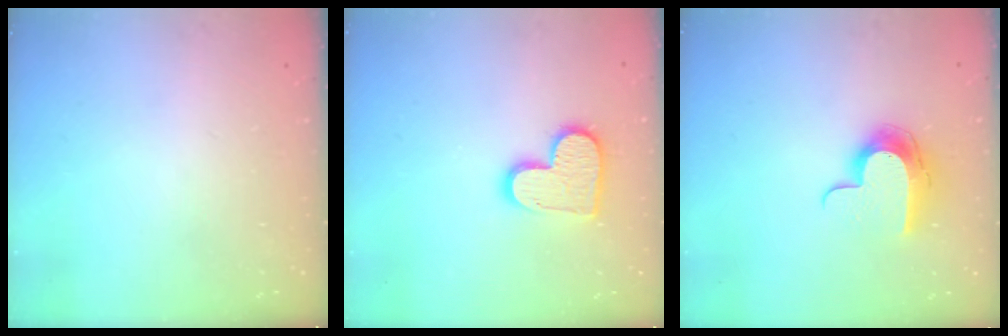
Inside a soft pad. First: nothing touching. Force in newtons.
{"total": 12.4, "press": 12.4, "slide": 0.8}
{"total": 12.3, "press": 12.3, "slide": 0.9}